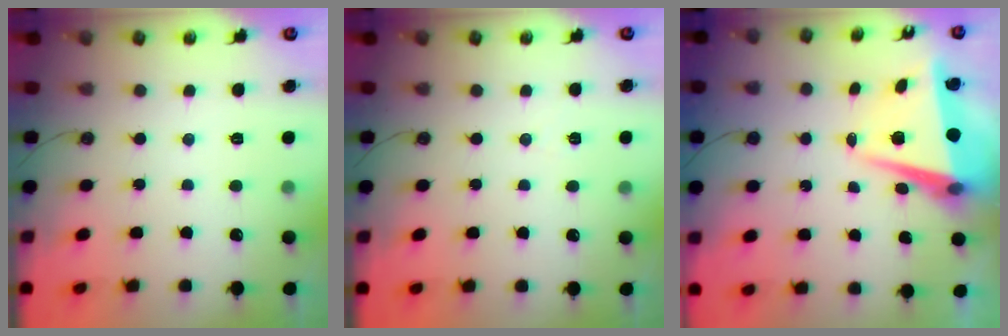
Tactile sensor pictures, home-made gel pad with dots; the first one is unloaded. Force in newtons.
{"total": 3.3, "press": 2.7, "slide": 1.9}
{"total": 8.1, "press": 7.9, "slide": 1.8}